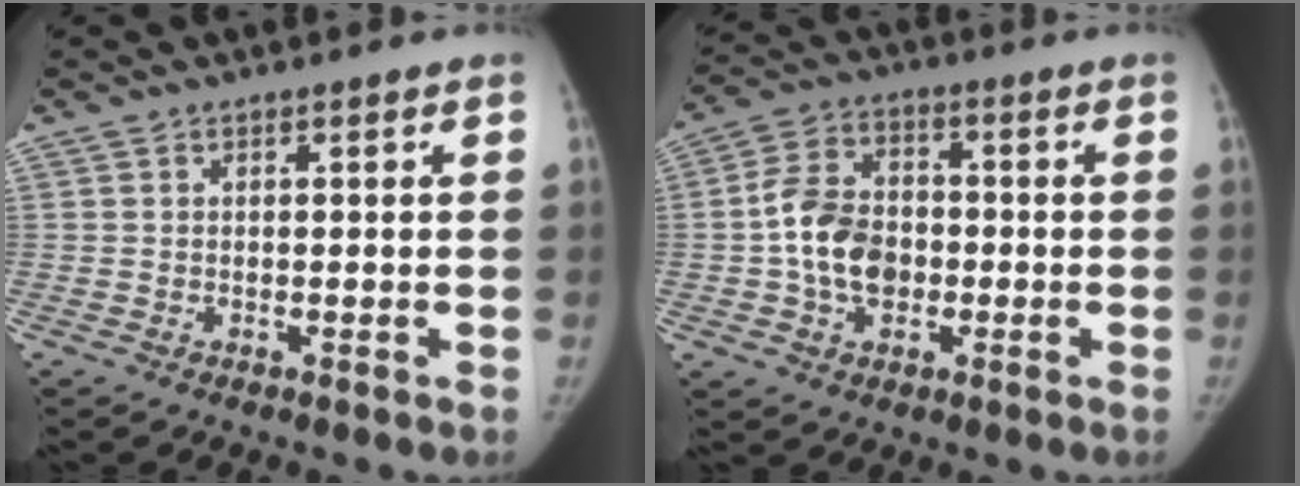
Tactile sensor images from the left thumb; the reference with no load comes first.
{"total": 11.1, "force": [-1.5, 8.0, 7.6], "torque": [-0.118, 0.021, -0.033]}